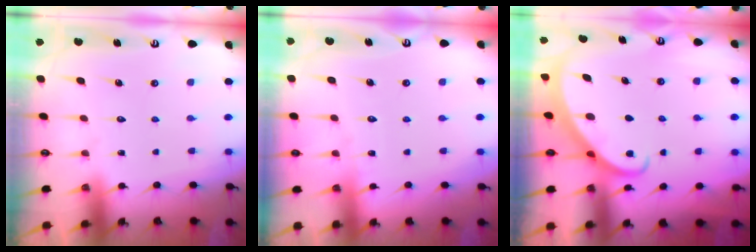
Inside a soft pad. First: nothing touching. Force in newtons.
{"total": 3.0, "press": 3.0, "slide": 0.2}
{"total": 2.6, "press": 2.6, "slide": 0.1}